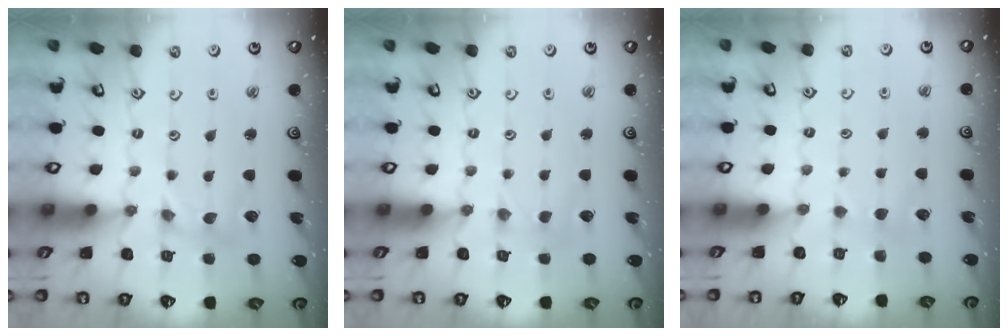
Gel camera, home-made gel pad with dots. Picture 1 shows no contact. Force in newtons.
{"total": 1.0, "press": 1.0, "slide": 0.2}
{"total": 2.5, "press": 2.4, "slide": 0.4}